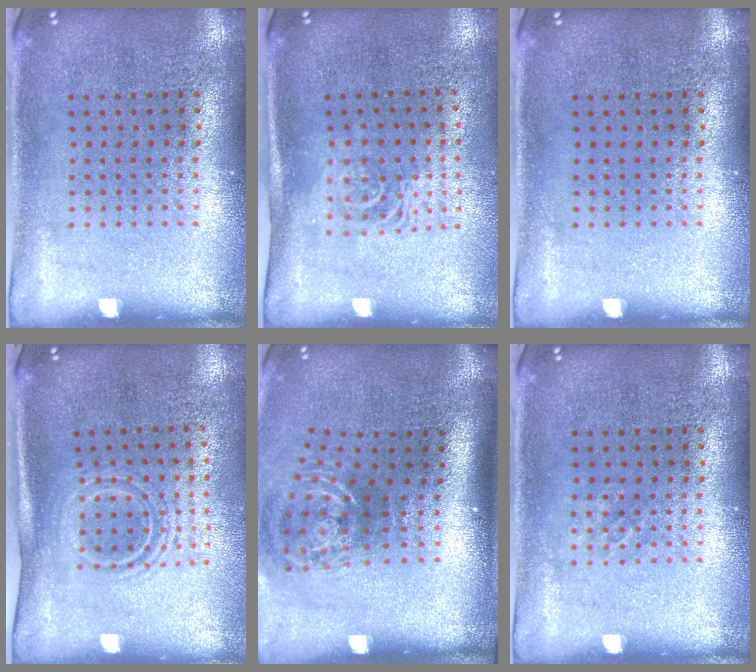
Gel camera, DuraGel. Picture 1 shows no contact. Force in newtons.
{"total": 1.6, "press": 1.3, "slide": 1.0}
{"total": 0.0}
{"total": 1.6, "press": 1.2, "slide": 1.1}
{"total": 2.1, "press": 1.3, "slide": 1.6}
{"total": 0.8, "press": 0.8, "slide": 0.1}